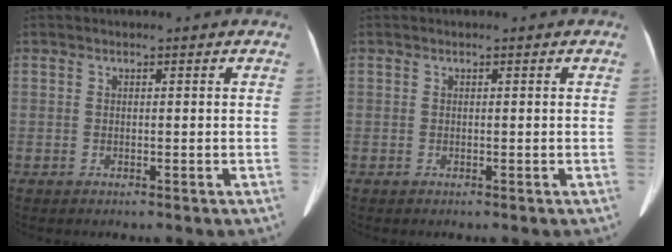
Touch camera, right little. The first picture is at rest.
{"total": 0.0}